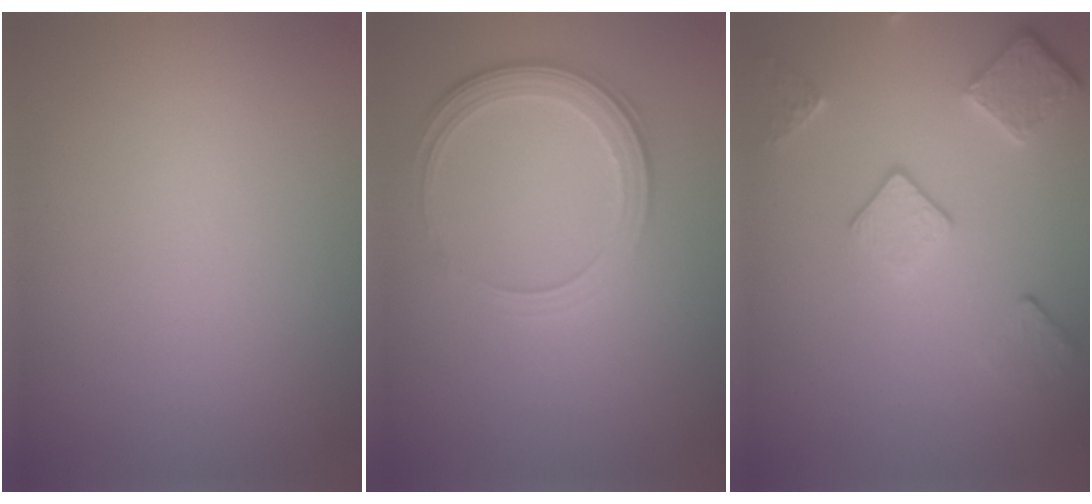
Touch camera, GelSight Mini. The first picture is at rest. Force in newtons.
{"total": 3.7, "press": 2.7, "slide": 2.5}
{"total": 3.6, "press": 2.9, "slide": 2.2}